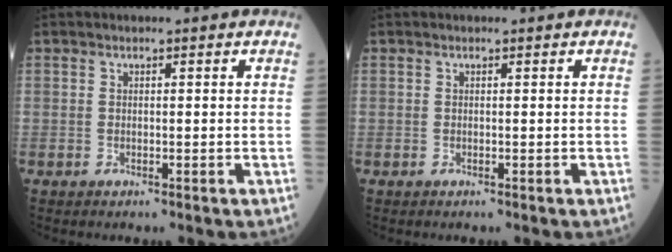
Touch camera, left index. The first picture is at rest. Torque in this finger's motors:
{"motor_torque": [0.01, 0.00, -0.02, 0.00]}